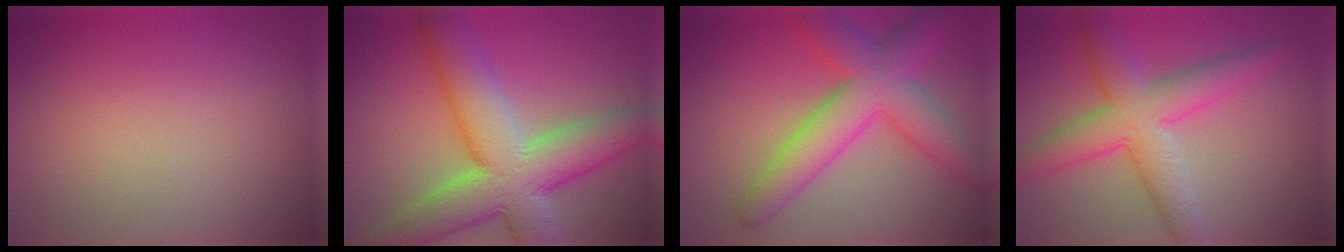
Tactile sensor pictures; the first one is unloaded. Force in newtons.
{"total": 11.9, "press": 11.9, "slide": 0.8}
{"total": 7.7, "press": 7.7, "slide": 0.2}
{"total": 6.6, "press": 6.6, "slide": 0.1}